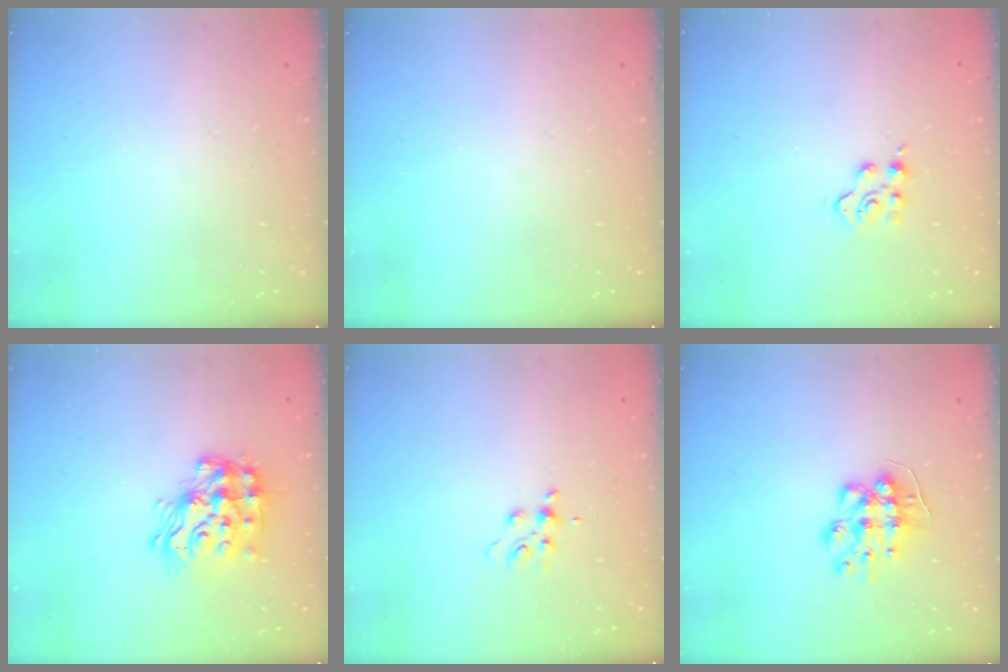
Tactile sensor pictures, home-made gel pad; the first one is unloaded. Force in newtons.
{"total": 0.0}
{"total": 4.6, "press": 4.6, "slide": 0.5}
{"total": 15.7, "press": 15.6, "slide": 1.2}
{"total": 5.6, "press": 5.6, "slide": 0.6}
{"total": 8.7, "press": 8.7, "slide": 0.4}